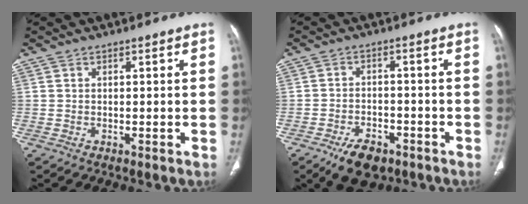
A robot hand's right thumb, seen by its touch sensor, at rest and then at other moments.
{"total": 7.8, "force": [-4.9, 4.3, 4.2], "torque": [-0.060, 0.020, -0.075]}